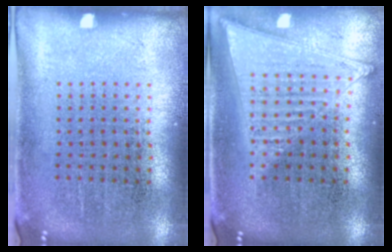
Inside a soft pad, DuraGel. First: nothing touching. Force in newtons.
{"total": 1.4, "press": 1.4, "slide": 0.1}